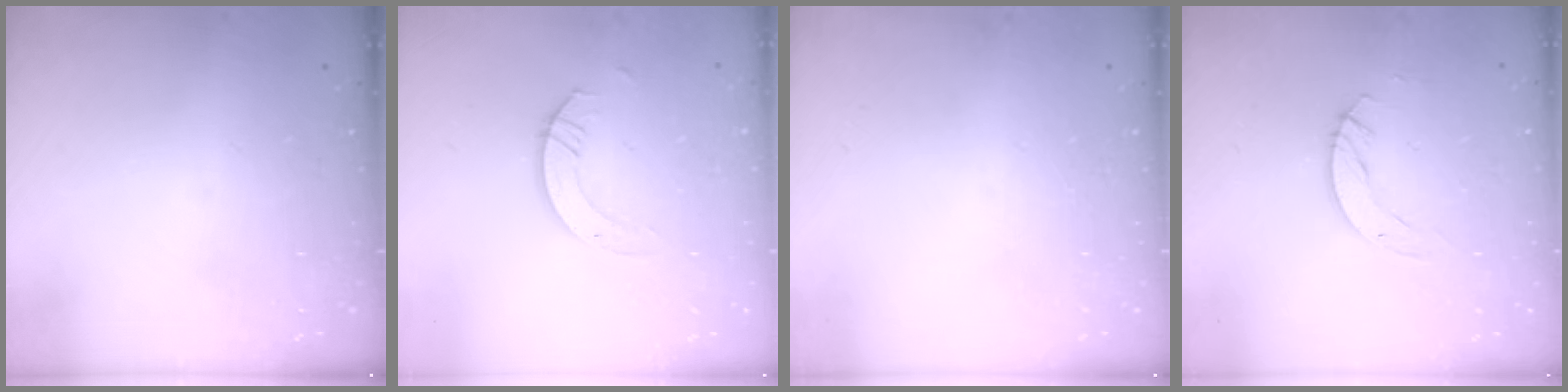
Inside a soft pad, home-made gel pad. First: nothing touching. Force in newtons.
{"total": 3.9, "press": 3.9, "slide": 0.3}
{"total": 0.0}
{"total": 4.1, "press": 4.1, "slide": 0.4}